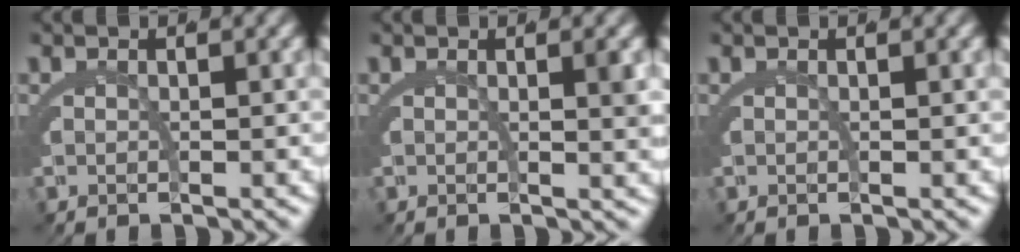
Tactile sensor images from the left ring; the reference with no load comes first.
{"total": 1.6, "force": [0.3, -0.2, 1.6], "torque": [-0.020, -0.008, 0.007]}
{"total": 0.0}